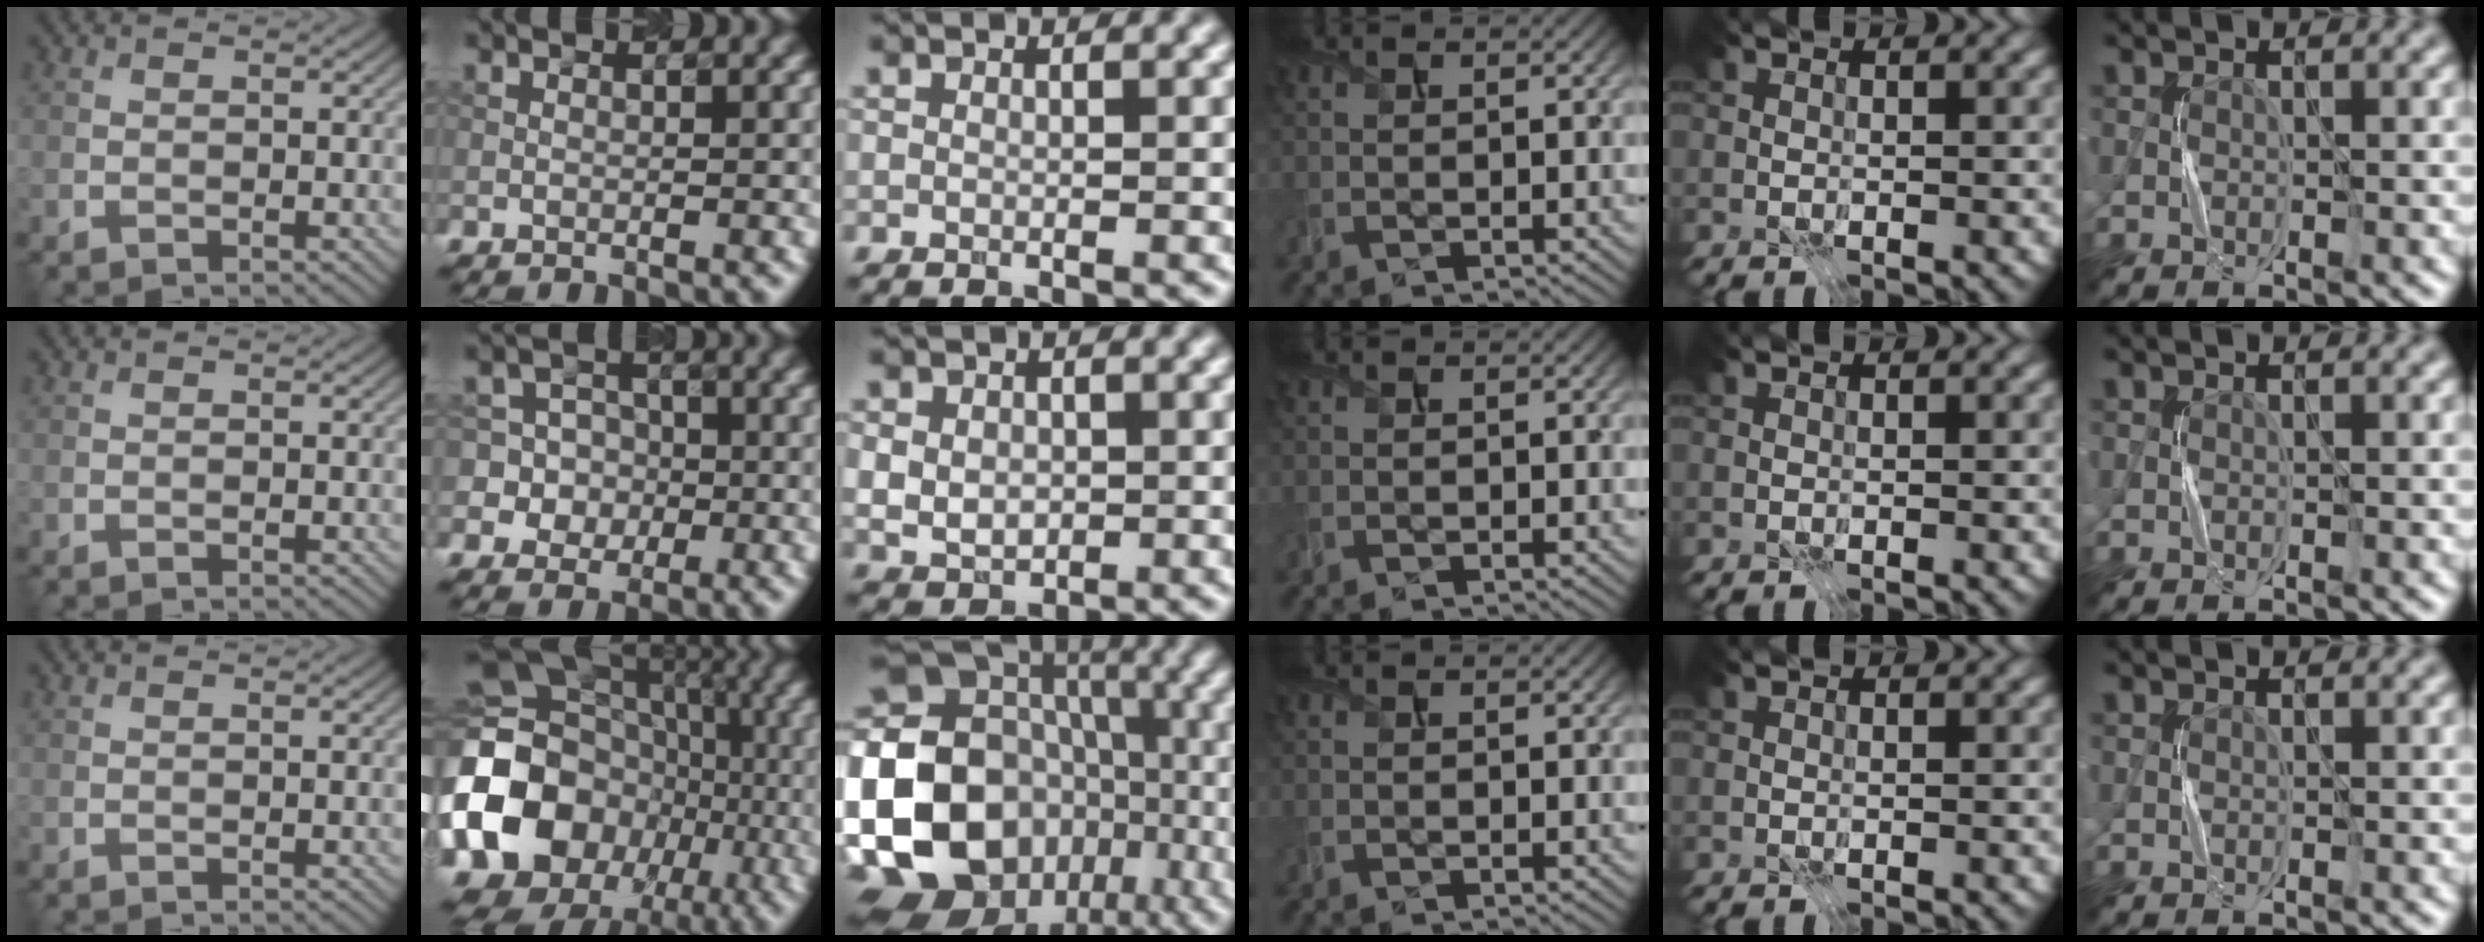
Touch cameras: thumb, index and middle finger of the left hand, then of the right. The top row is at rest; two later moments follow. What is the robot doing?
{"motion": "press", "object": "gel pad"}